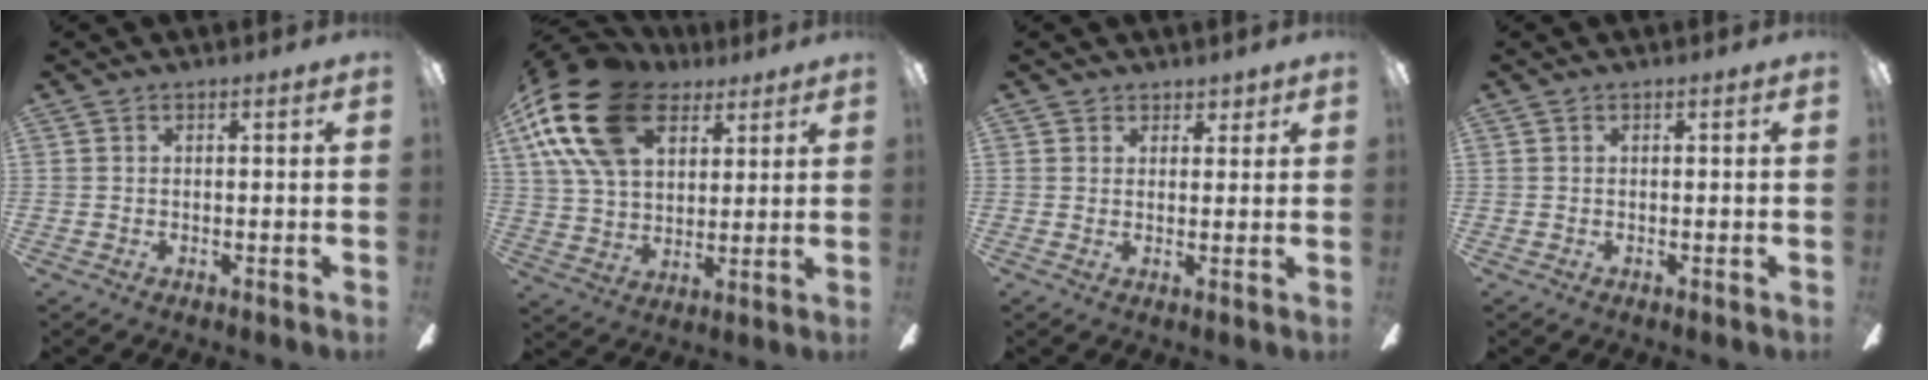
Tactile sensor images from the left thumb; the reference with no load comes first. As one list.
[{"total": 21.7, "force": [10.6, 13.2, 13.6], "torque": [-0.290, -0.026, 0.187]}, {"total": 2.9, "force": [2.0, 2.0, -0.1], "torque": [0.012, -0.006, 0.035]}, {"total": 0.0}]